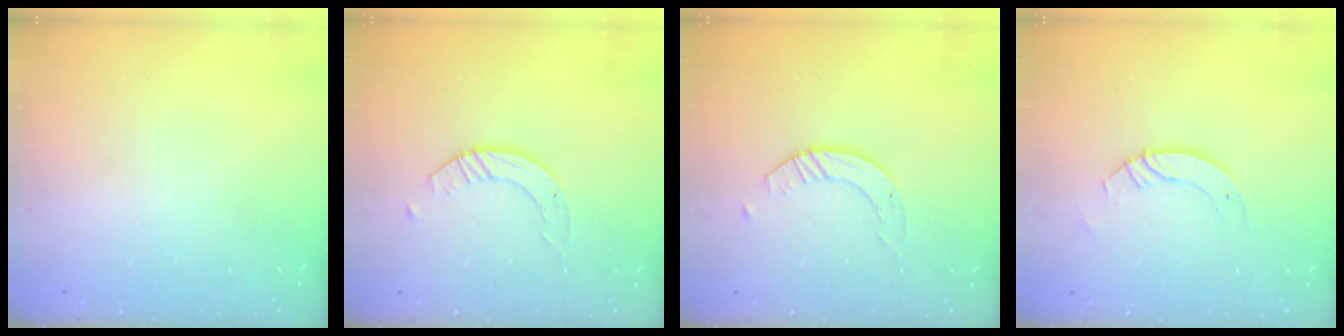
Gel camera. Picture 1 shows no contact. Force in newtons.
{"total": 2.6, "press": 2.5, "slide": 0.3}
{"total": 2.6, "press": 2.5, "slide": 0.3}
{"total": 3.7, "press": 3.7, "slide": 0.3}